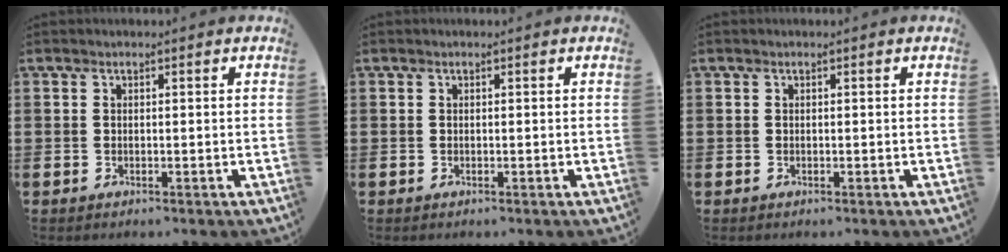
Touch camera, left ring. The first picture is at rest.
{"total": 0.0}
{"total": 0.0}